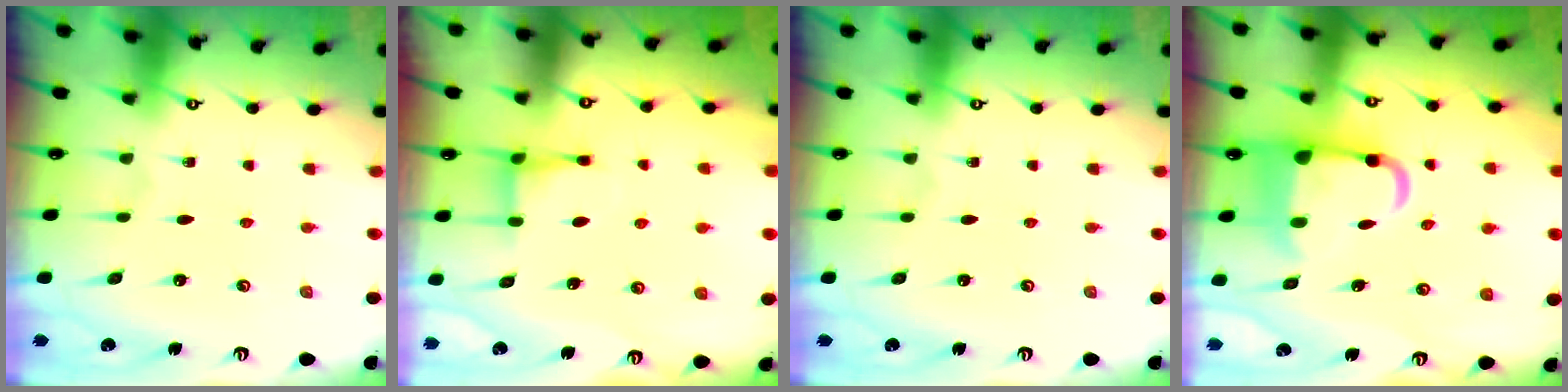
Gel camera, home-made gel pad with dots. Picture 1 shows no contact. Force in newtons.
{"total": 3.8, "press": 3.8, "slide": 0.7}
{"total": 0.0}
{"total": 9.0, "press": 8.7, "slide": 2.4}